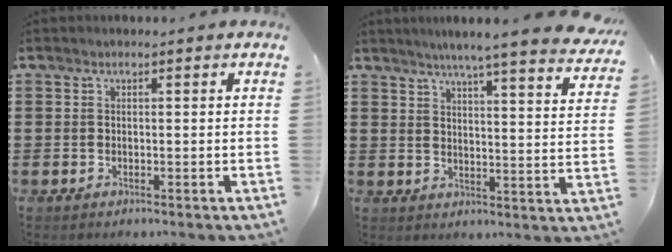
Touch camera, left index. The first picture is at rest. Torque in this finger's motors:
{"motor_torque": [2.14, 0.00, 0.06, -0.06]}